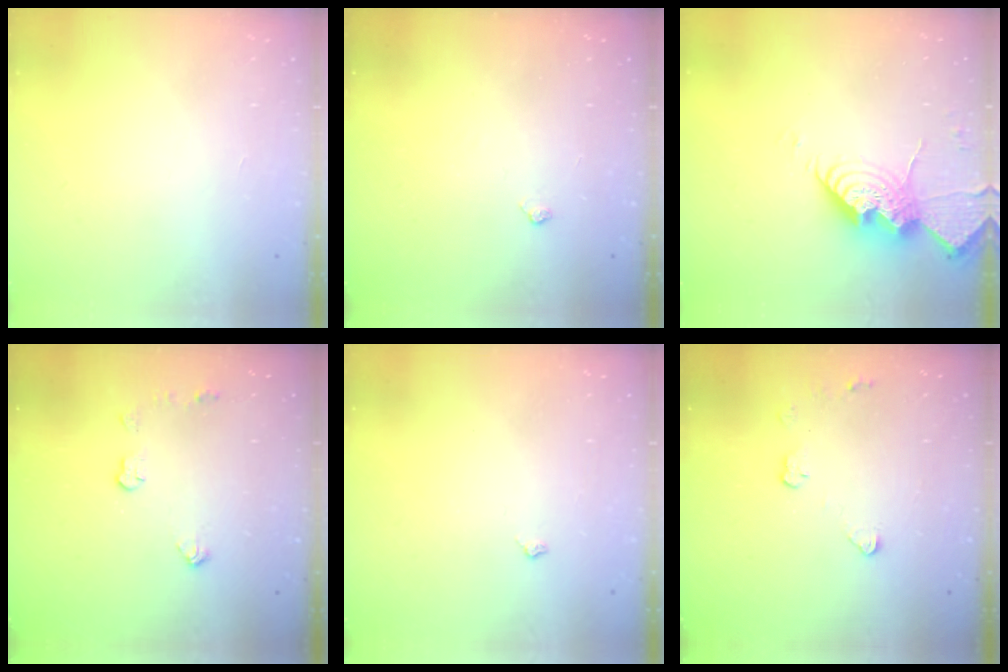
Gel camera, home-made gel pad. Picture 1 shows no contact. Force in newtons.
{"total": 2.7, "press": 2.7, "slide": 0.6}
{"total": 15.0, "press": 14.9, "slide": 1.4}
{"total": 5.1, "press": 5.1, "slide": 0.2}
{"total": 3.0, "press": 3.0, "slide": 0.5}
{"total": 4.1, "press": 4.1, "slide": 0.4}